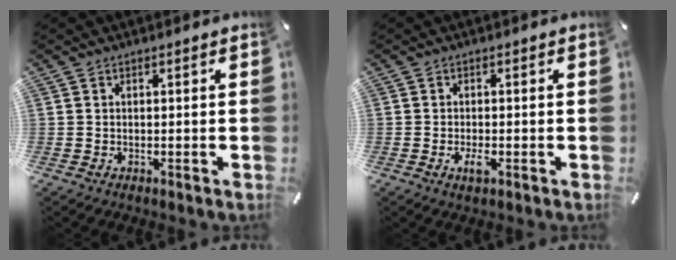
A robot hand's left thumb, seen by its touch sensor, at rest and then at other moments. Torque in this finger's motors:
{"motor_torque": [0.01, 0.02, 0.09, -0.07, 0.04]}